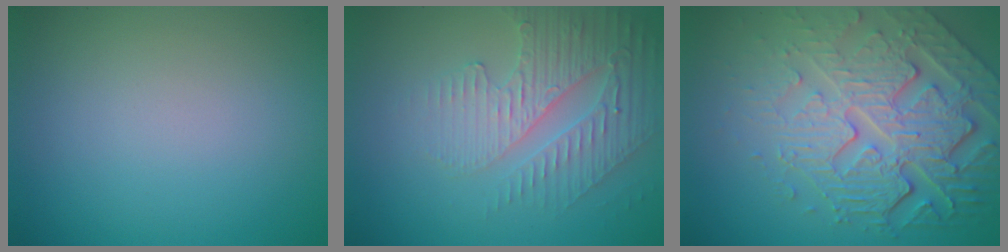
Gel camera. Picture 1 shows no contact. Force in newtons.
{"total": 3.8, "press": 3.6, "slide": 1.2}
{"total": 8.4, "press": 5.9, "slide": 6.0}